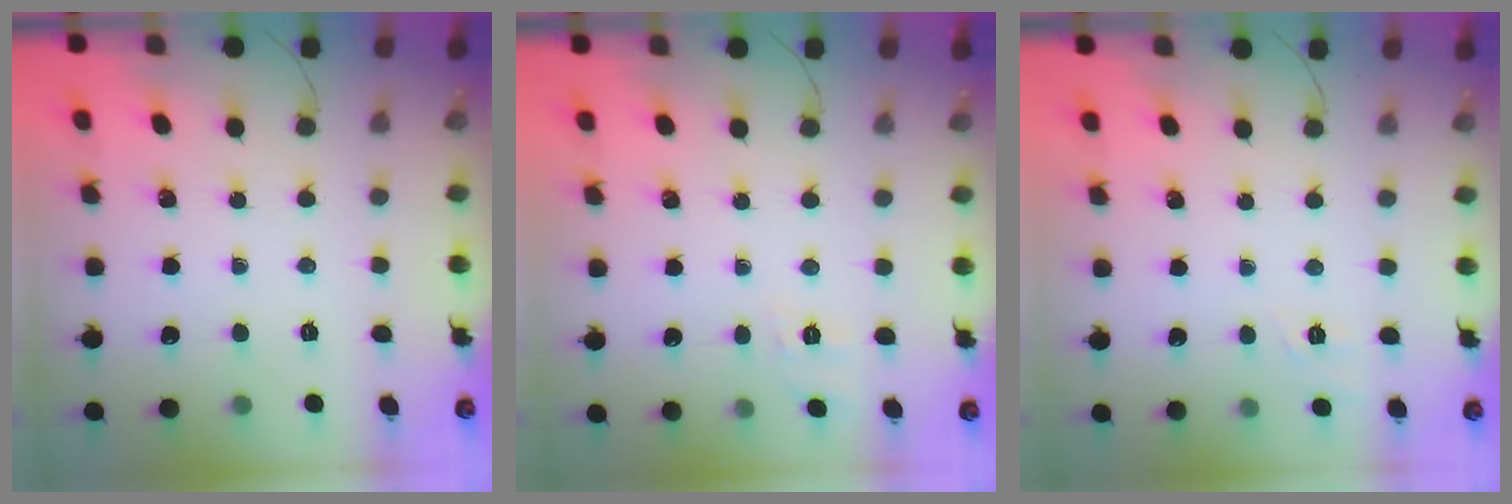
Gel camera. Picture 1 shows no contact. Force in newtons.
{"total": 2.0, "press": 0.2, "slide": 1.9}
{"total": 1.5, "press": 0.1, "slide": 1.5}